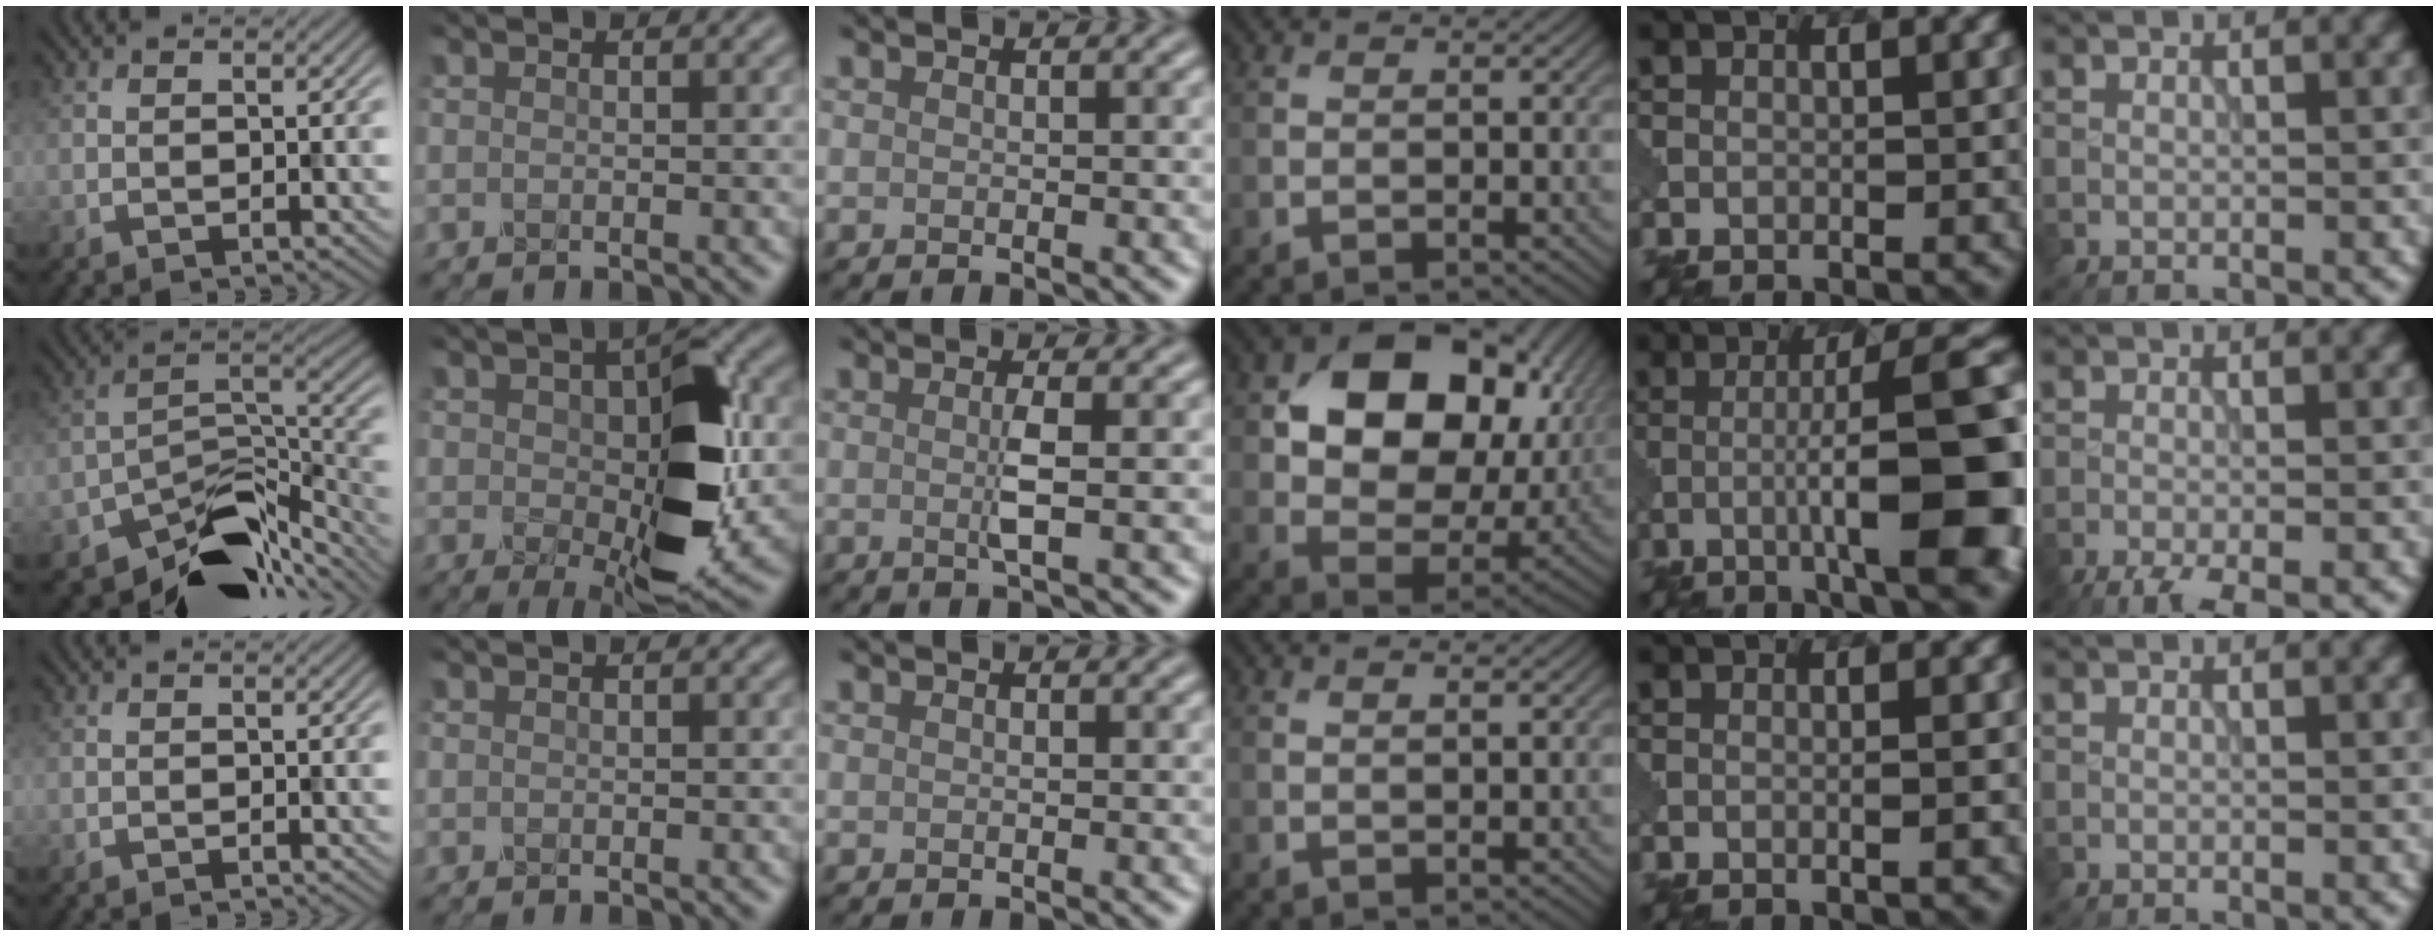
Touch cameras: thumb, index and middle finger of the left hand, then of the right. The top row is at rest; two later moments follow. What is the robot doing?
{"motion": "disassemble", "object": "pitcher"}